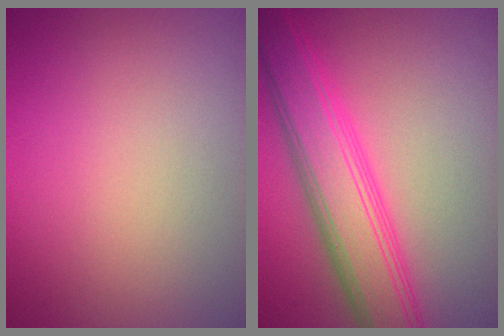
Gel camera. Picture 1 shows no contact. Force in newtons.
{"total": 7.0, "press": 7.0, "slide": 0.1}